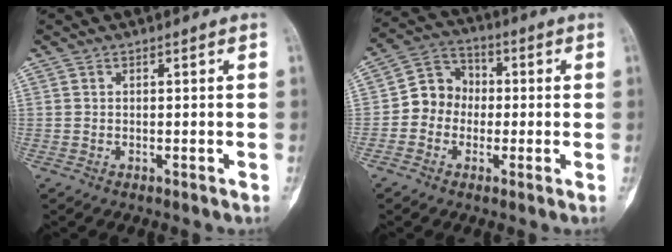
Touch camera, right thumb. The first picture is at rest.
{"total": 8.0, "force": [-1.1, 7.2, 3.3], "torque": [-0.024, 0.030, -0.036]}